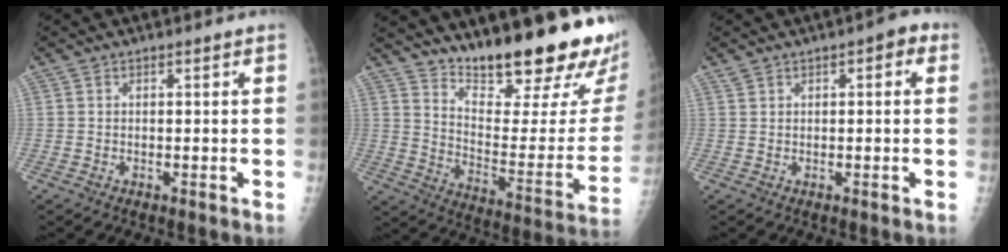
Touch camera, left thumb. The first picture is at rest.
{"total": 27.5, "force": [19.9, 6.6, 17.8], "torque": [-0.234, -0.124, 0.288]}
{"total": 3.8, "force": [1.7, 1.8, 2.9], "torque": [-0.030, 0.009, 0.021]}